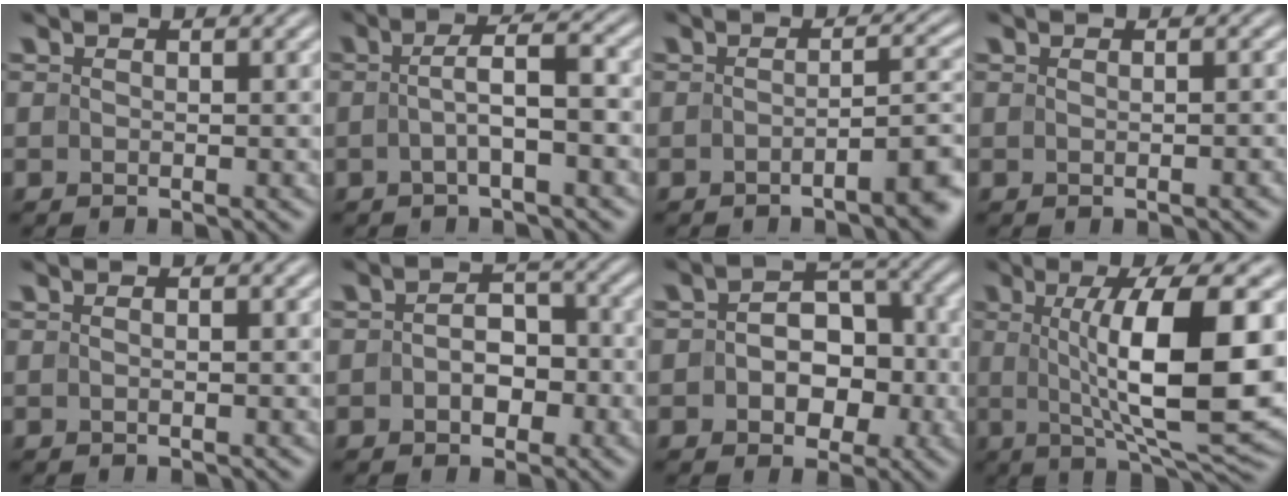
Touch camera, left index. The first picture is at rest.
{"total": 4.3, "force": [-0.3, 0.9, 4.2], "torque": [-0.071, 0.010, -0.010]}
{"total": 4.9, "force": [-2.3, 1.3, 4.1], "torque": [-0.041, 0.011, -0.036]}
{"total": 1.5, "force": [0.2, 0.6, 1.3], "torque": [-0.007, 0.003, -0.001]}
{"total": 0.9, "force": [0.3, 0.3, 0.8], "torque": [-0.007, -0.008, -0.001]}
{"total": 3.6, "force": [-0.7, 2.4, 2.6], "torque": [-0.036, 0.001, -0.015]}
{"total": 5.8, "force": [-0.7, 4.1, 4.0], "torque": [-0.043, 0.002, -0.014]}
{"total": 10.8, "force": [0.8, 2.6, 10.5], "torque": [-0.154, -0.006, 0.020]}